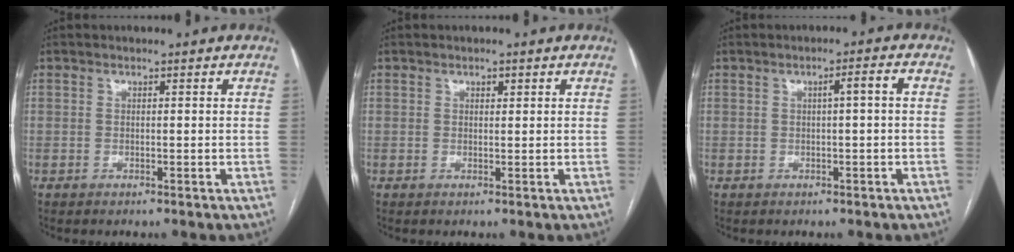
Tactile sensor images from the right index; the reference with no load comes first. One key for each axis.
{"total": 0.9, "fx": 0.5, "fy": 0.5, "fz": 0.6, "tx": -0.009, "ty": 0.001, "tz": 0.006}
{"total": 2.4, "fx": 0.2, "fy": 0.0, "fz": 2.4, "tx": -0.036, "ty": 0.006, "tz": 0.004}